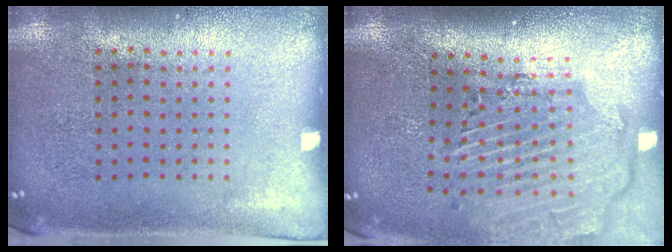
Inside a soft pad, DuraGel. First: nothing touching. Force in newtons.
{"total": 2.8, "press": 2.3, "slide": 1.7}